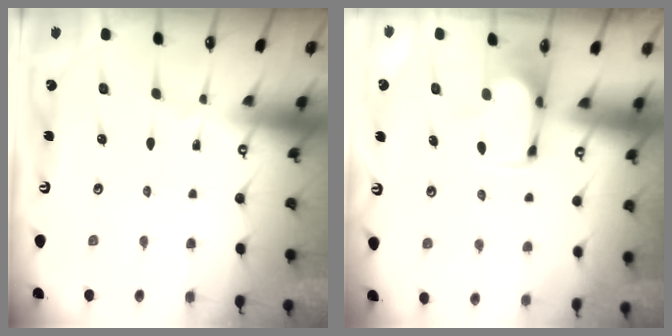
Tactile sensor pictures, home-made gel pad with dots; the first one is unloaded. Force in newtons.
{"total": 0.9, "press": 0.3, "slide": 0.8}